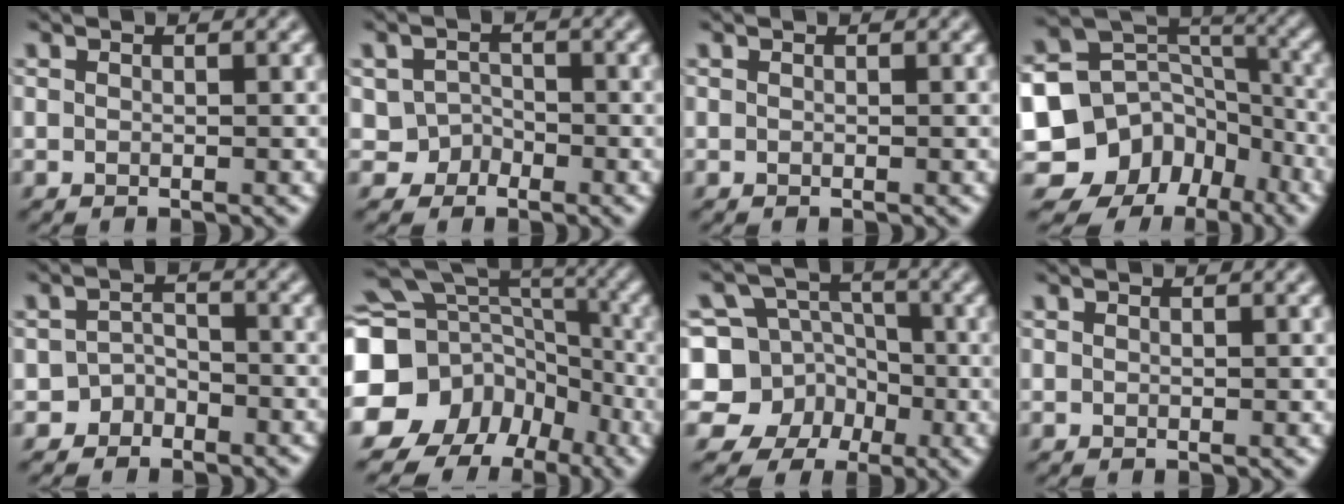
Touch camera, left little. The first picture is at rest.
{"total": 2.6, "force": [-1.3, 2.1, 0.6], "torque": [0.003, 0.010, -0.028]}
{"total": 0.0}
{"total": 11.1, "force": [-6.1, 8.6, 3.6], "torque": [-0.084, 0.022, -0.111]}
{"total": 3.2, "force": [-2.6, 1.8, -0.1], "torque": [0.022, 0.010, -0.046]}
{"total": 17.7, "force": [-6.5, 15.3, 6.1], "torque": [-0.142, -0.008, -0.130]}
{"total": 9.8, "force": [-3.3, 8.9, 2.4], "torque": [-0.048, 0.013, -0.081]}
{"total": 0.0}